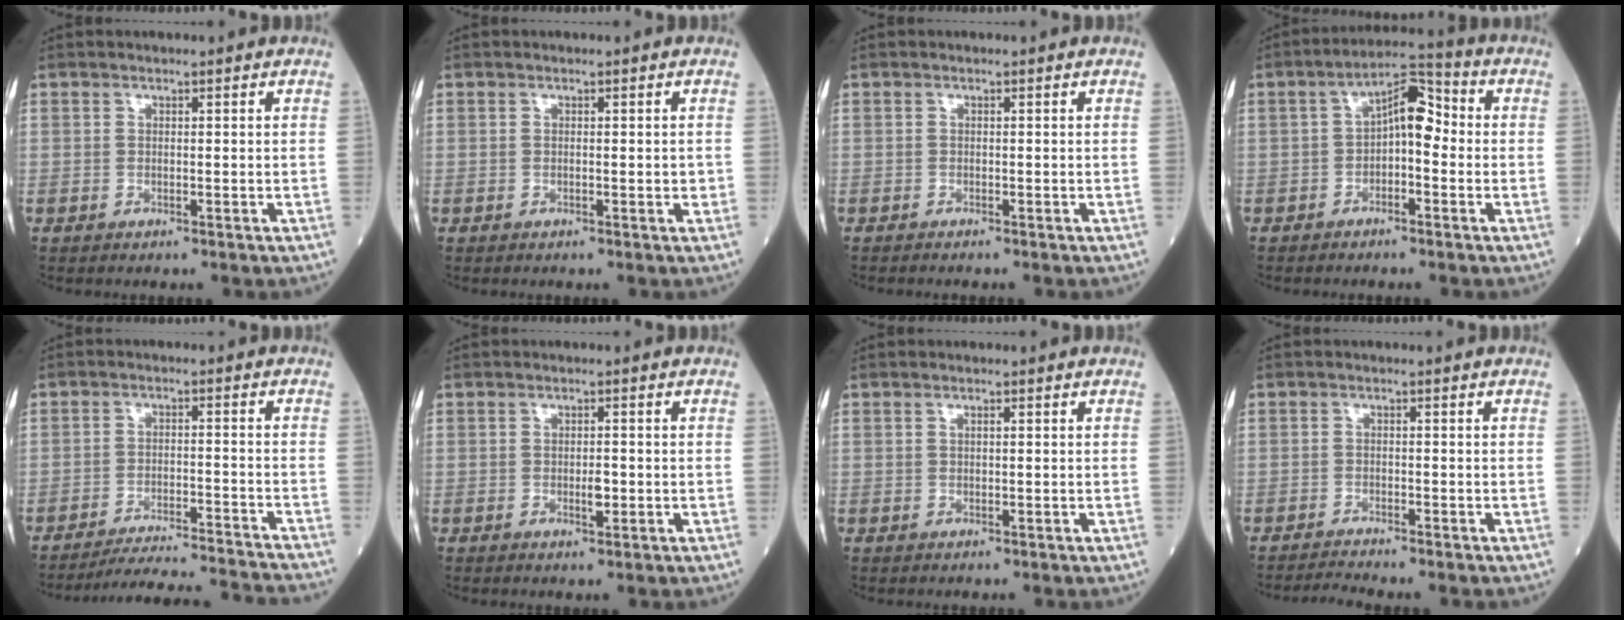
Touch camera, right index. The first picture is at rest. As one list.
[{"total": 0.9, "force": [-0.1, 0.3, 0.8], "torque": [-0.009, 0.001, -0.001]}, {"total": 0.5, "force": [-0.5, -0.1, 0.0], "torque": [0.000, -0.001, -0.013]}, {"total": 6.8, "force": [-0.2, 2.8, 6.2], "torque": [-0.097, 0.036, -0.012]}, {"total": 13.5, "force": [-13.2, -1.3, 2.6], "torque": [-0.028, -0.009, -0.190]}, {"total": 1.9, "force": [-0.4, 0.6, 1.8], "torque": [-0.029, 0.000, -0.005]}, {"total": 0.6, "force": [0.2, 0.1, 0.6], "torque": [-0.012, 0.000, 0.004]}, {"total": 2.4, "force": [-2.2, -0.9, 0.0], "torque": [-0.009, -0.014, -0.042]}]